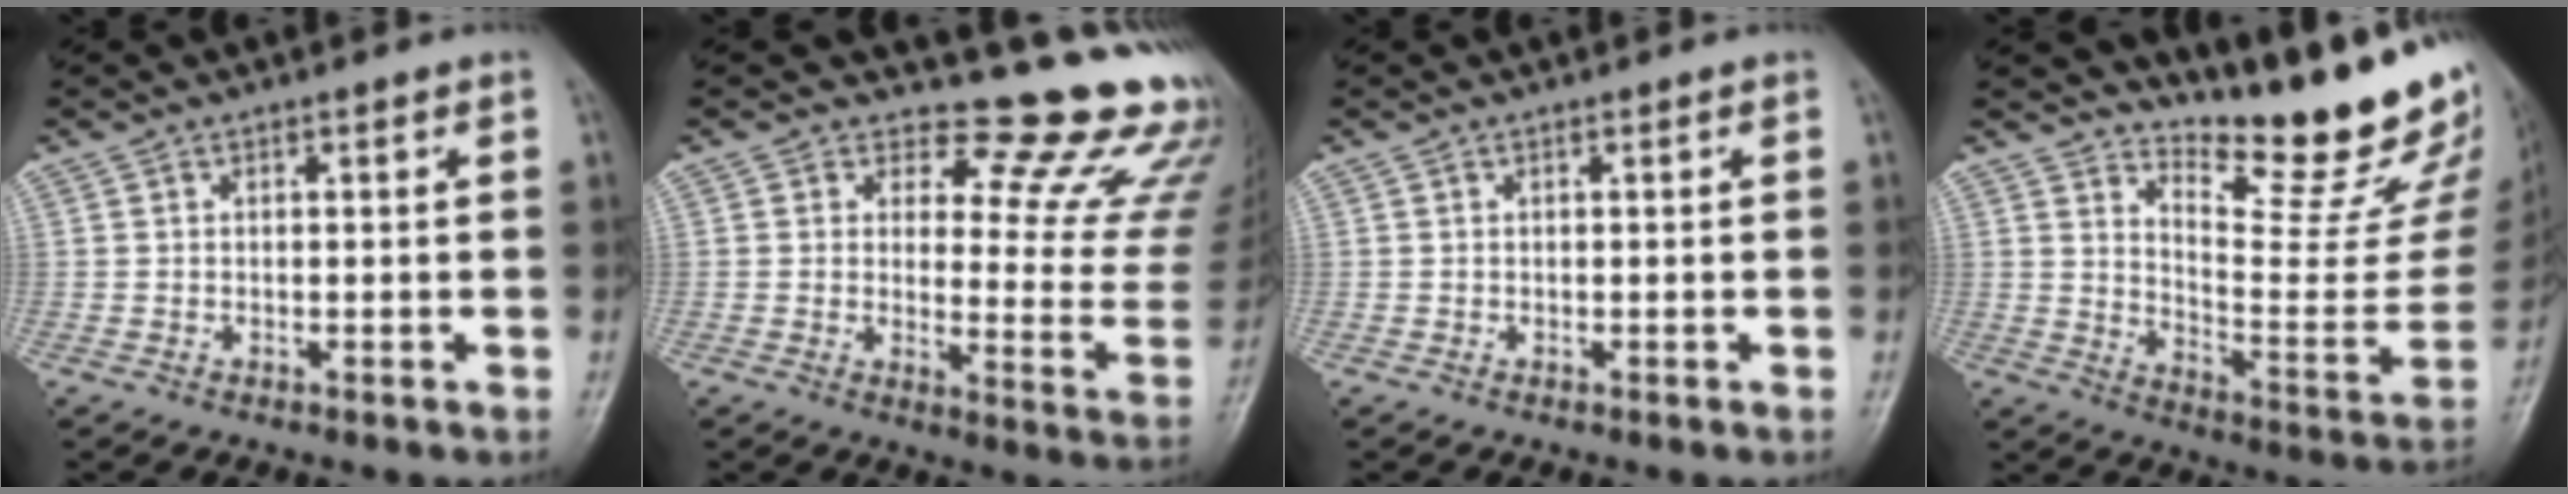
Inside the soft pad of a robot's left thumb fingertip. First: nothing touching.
{"total": 16.9, "force": [15.0, 5.8, 5.2], "torque": [-0.007, -0.151, 0.155]}
{"total": 0.0}
{"total": 19.7, "force": [17.0, 4.1, 9.1], "torque": [-0.093, -0.163, 0.240]}